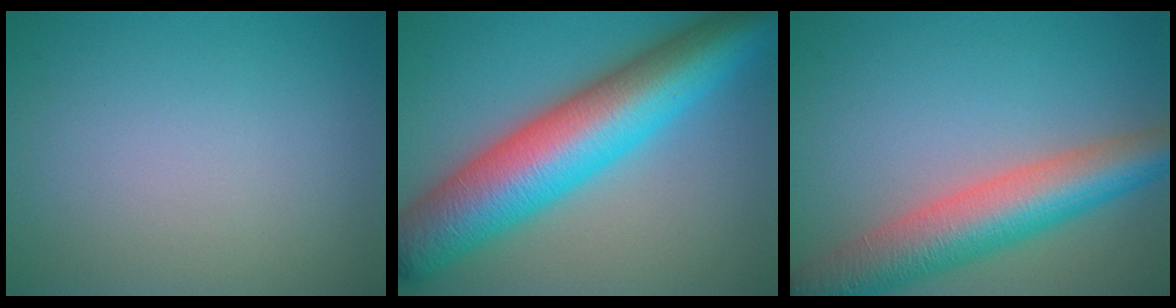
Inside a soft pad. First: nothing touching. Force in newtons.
{"total": 13.4, "press": 13.4, "slide": 0.2}
{"total": 8.4, "press": 8.4, "slide": 0.3}